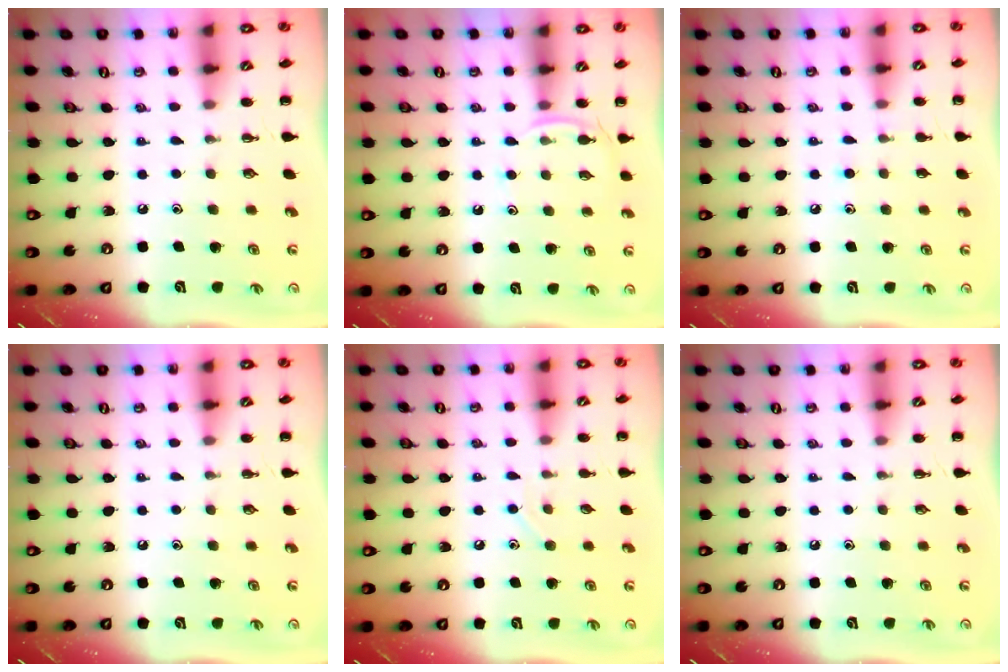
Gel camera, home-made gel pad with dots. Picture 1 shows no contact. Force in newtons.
{"total": 4.5, "press": 4.3, "slide": 1.3}
{"total": 5.2, "press": 4.9, "slide": 1.6}
{"total": 0.0}
{"total": 3.8, "press": 3.7, "slide": 1.1}
{"total": 0.0}